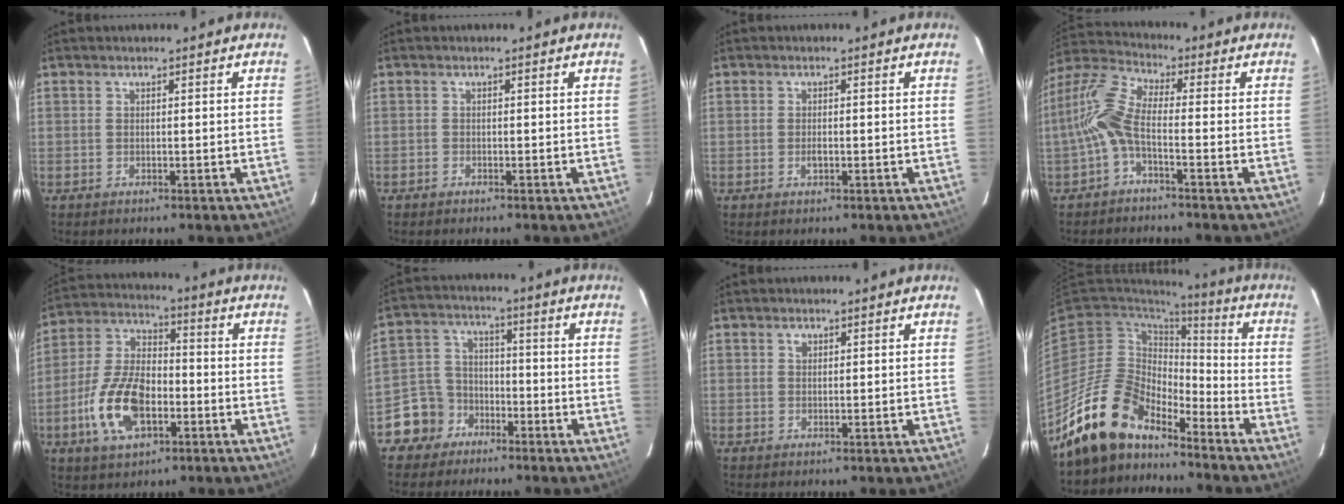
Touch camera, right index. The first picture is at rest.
{"total": 0.6, "force": [-0.5, 0.2, 0.1], "torque": [-0.002, 0.002, -0.011]}
{"total": 1.4, "force": [-0.5, 0.7, 1.1], "torque": [-0.021, -0.001, -0.007]}
{"total": 7.9, "force": [-2.0, 2.3, 7.3], "torque": [-0.173, 0.016, -0.046]}
{"total": 14.4, "force": [-5.0, 7.7, 11.1], "torque": [-0.235, 0.006, -0.087]}
{"total": 8.1, "force": [-5.0, 6.3, 0.8], "torque": [-0.033, 0.033, -0.090]}
{"total": 1.0, "force": [0.5, 0.8, 0.3], "torque": [-0.004, 0.003, 0.009]}
{"total": 15.1, "force": [-12.5, 6.5, 5.5], "torque": [-0.112, 0.013, -0.229]}